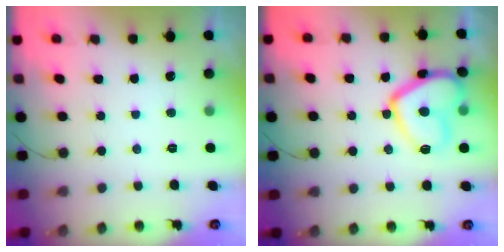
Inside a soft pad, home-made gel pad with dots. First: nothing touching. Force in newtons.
{"total": 13.2, "press": 13.2, "slide": 1.2}